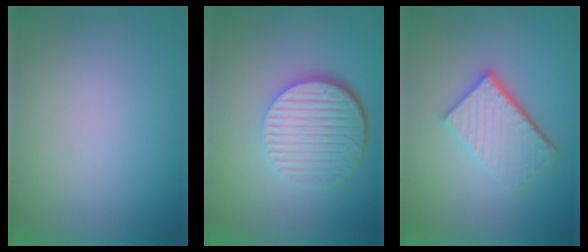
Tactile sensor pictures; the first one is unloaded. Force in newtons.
{"total": 6.9, "press": 4.5, "slide": 5.3}
{"total": 5.3, "press": 3.8, "slide": 3.7}